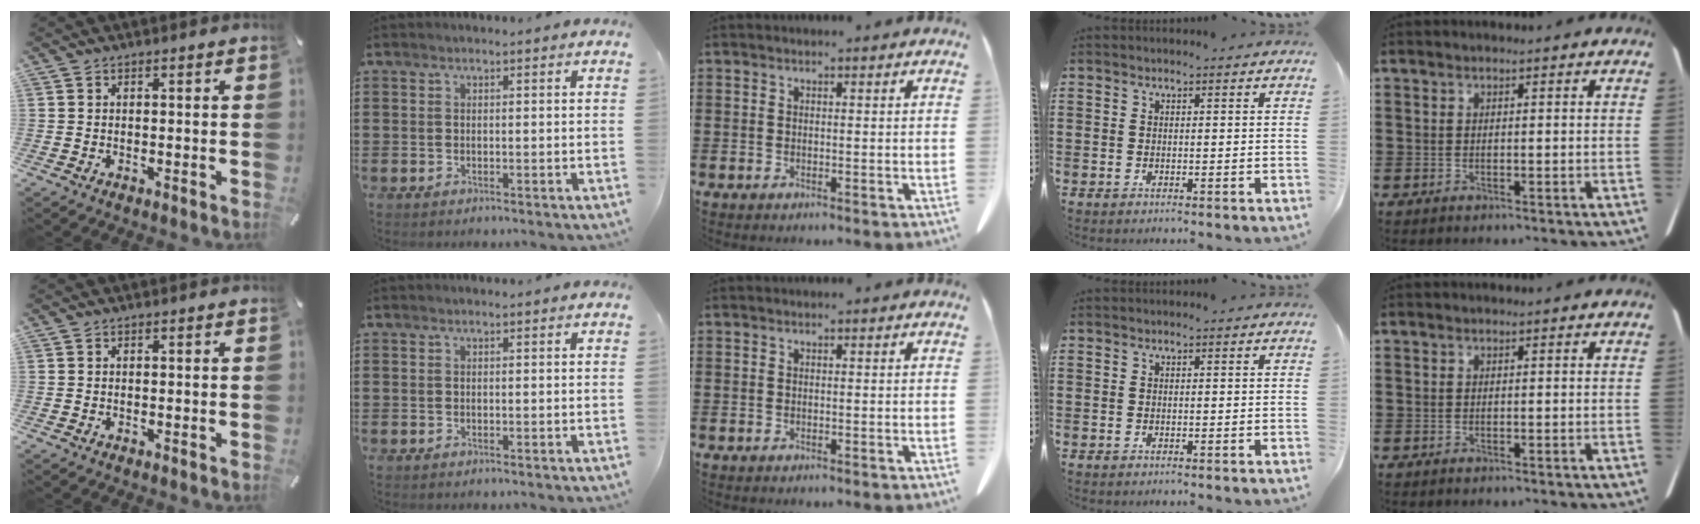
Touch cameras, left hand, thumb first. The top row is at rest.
{}